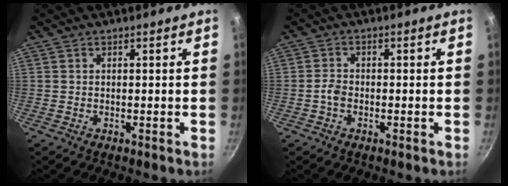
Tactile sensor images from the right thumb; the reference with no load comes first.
{"total": 2.2, "force": [-0.8, 1.4, 1.5], "torque": [-0.032, 0.013, -0.020]}